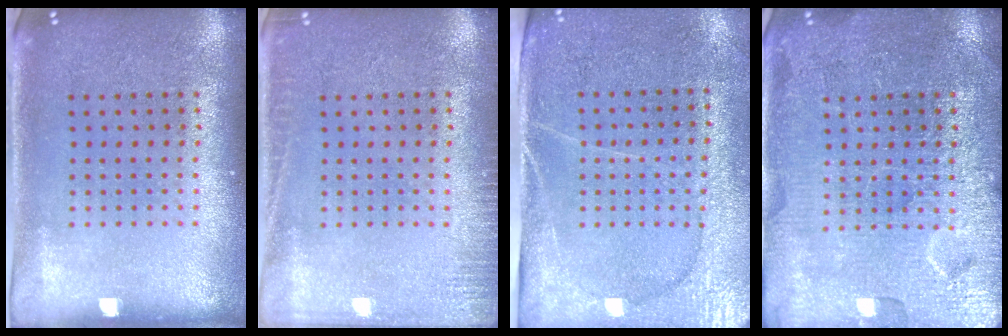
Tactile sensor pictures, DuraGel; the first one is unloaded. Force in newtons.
{"total": 1.9, "press": 1.9, "slide": 0.4}
{"total": 2.9, "press": 2.7, "slide": 1.2}
{"total": 4.0, "press": 4.0, "slide": 0.4}